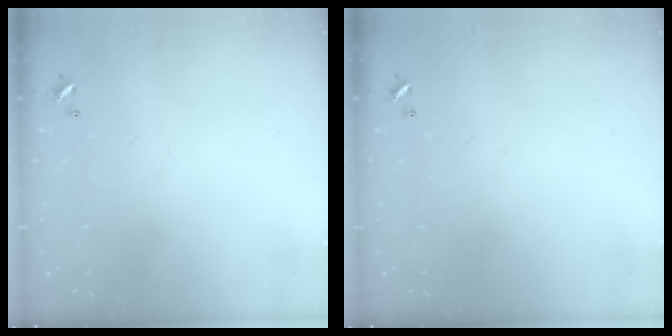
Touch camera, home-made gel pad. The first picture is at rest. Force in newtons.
{"total": 0.0}